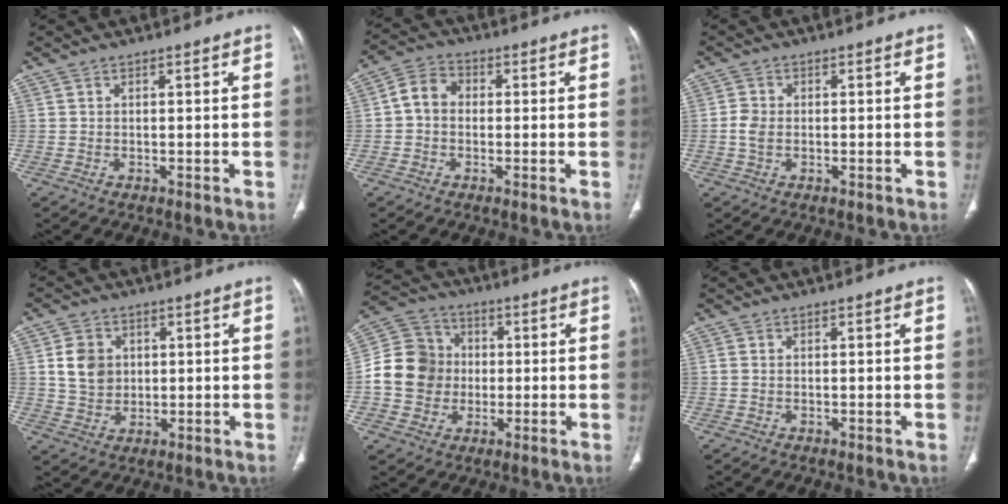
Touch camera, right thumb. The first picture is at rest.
{"total": 5.5, "force": [-0.1, 4.4, 3.2], "torque": [-0.045, 0.018, -0.015]}
{"total": 2.7, "force": [-0.4, 1.9, 1.9], "torque": [-0.043, 0.007, -0.012]}
{"total": 6.8, "force": [1.3, 5.7, 3.5], "torque": [-0.042, -0.008, 0.028]}
{"total": 13.0, "force": [-0.7, 11.8, 5.4], "torque": [-0.083, 0.026, -0.018]}
{"total": 0.5, "force": [0.0, 0.4, 0.3], "torque": [-0.008, 0.003, 0.001]}